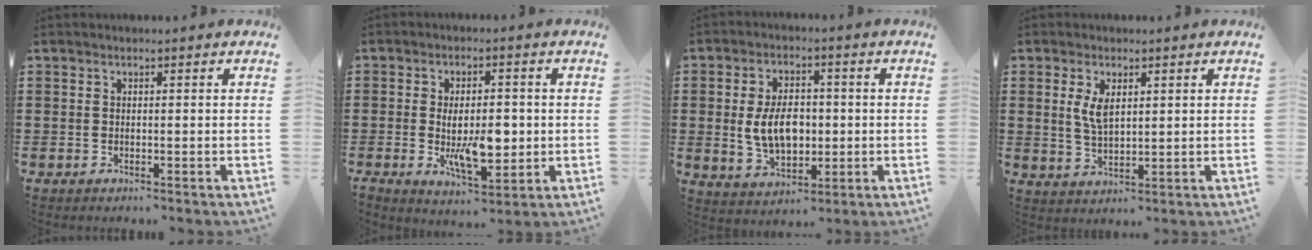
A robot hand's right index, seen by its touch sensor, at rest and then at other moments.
{"total": 7.7, "force": [-0.7, 3.4, 6.8], "torque": [-0.118, -0.005, -0.016]}
{"total": 7.9, "force": [-0.1, 4.9, 6.2], "torque": [-0.117, 0.004, -0.007]}
{"total": 4.1, "force": [1.4, 1.9, 3.3], "torque": [-0.071, 0.005, 0.024]}